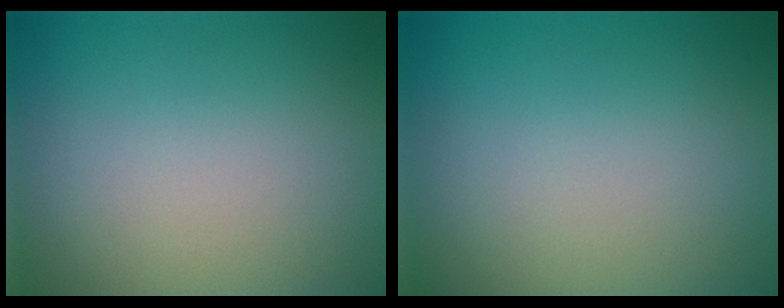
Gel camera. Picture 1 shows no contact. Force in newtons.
{"total": 0.0}